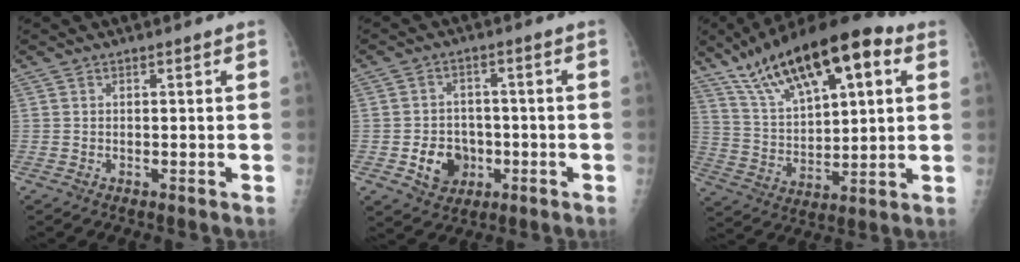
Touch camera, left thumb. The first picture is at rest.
{"total": 7.9, "force": [-2.3, 6.5, 3.7], "torque": [-0.029, 0.013, -0.032]}
{"total": 21.7, "force": [11.4, 8.5, 16.3], "torque": [-0.248, -0.018, 0.204]}